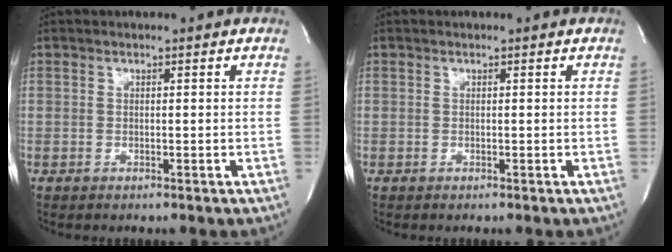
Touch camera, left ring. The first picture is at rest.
{"total": 0.0}